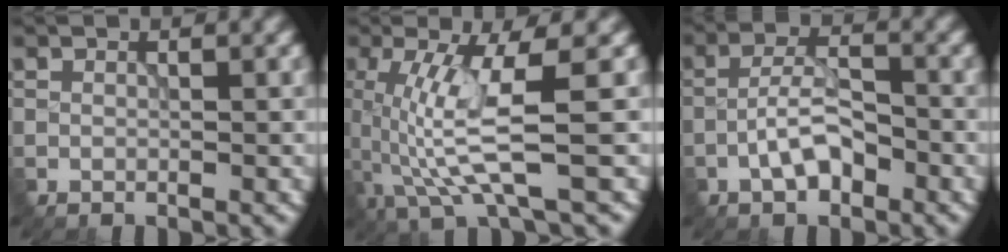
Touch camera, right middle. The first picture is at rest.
{"total": 6.0, "force": [-0.5, 0.9, 5.9], "torque": [-0.128, 0.000, -0.006]}
{"total": 3.7, "force": [-1.8, 1.6, 2.9], "torque": [-0.051, 0.011, -0.037]}